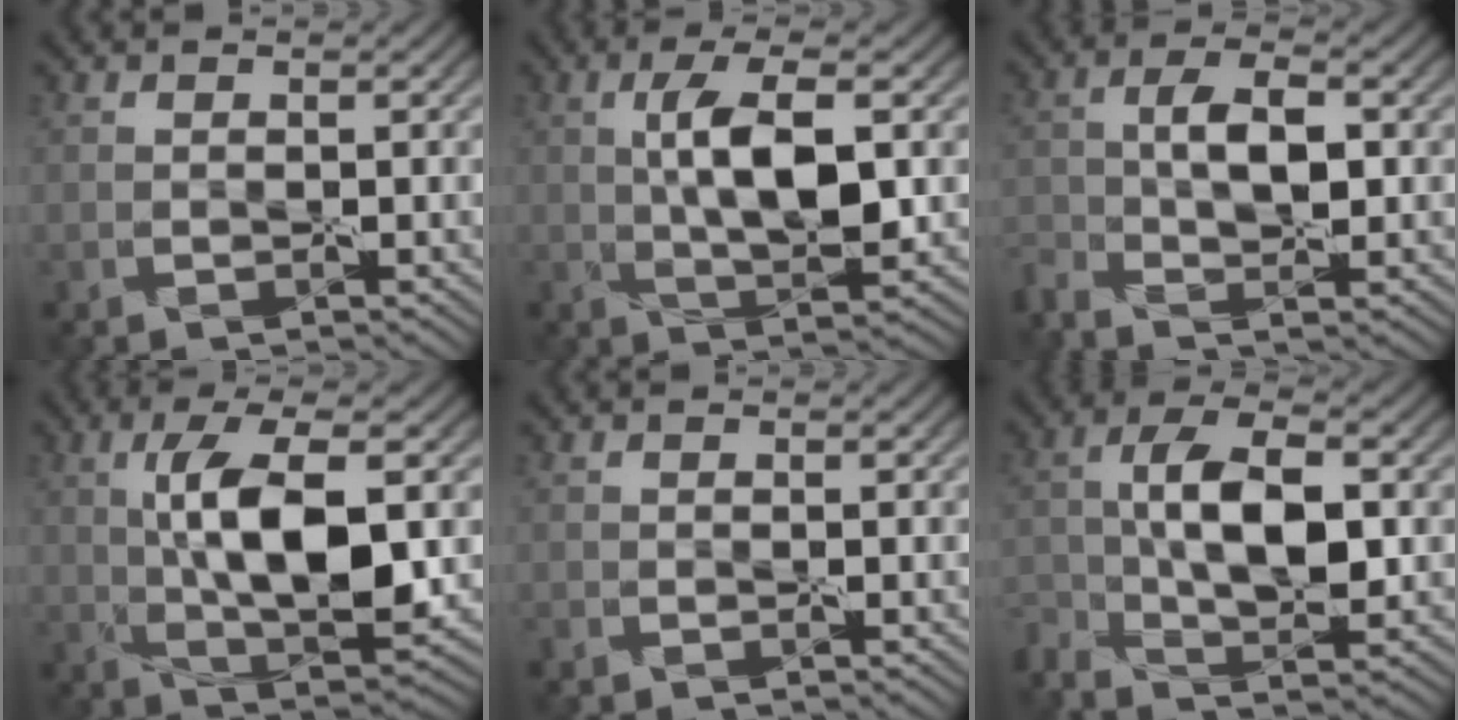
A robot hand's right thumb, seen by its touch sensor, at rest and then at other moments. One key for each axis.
{"total": 6.4, "fx": 1.4, "fy": 2.0, "fz": 5.9, "tx": -0.099, "ty": 0.006, "tz": 0.024}
{"total": 5.6, "fx": -2.0, "fy": 2.3, "fz": 4.7, "tx": -0.093, "ty": -0.003, "tz": -0.044}
{"total": 8.9, "fx": 1.6, "fy": 3.0, "fz": 8.2, "tx": -0.137, "ty": 0.007, "tz": 0.031}
{"total": 0.9, "fx": -0.7, "fy": 0.4, "fz": 0.3, "tx": -0.008, "ty": -0.005, "tz": -0.013}
{"total": 7.8, "fx": -1.5, "fy": 3.5, "fz": 6.8, "tx": -0.135, "ty": -0.003, "tz": -0.031}